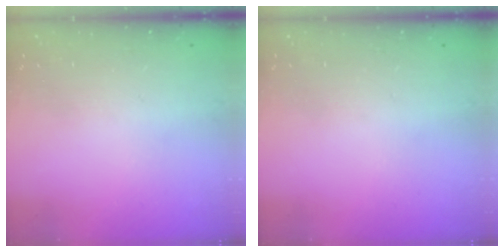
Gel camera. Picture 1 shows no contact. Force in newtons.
{"total": 0.0}